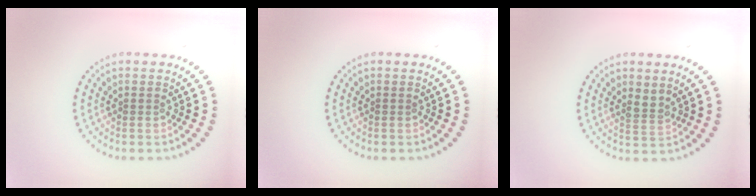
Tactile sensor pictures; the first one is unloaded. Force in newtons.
{"total": 0.0}
{"total": 1.9, "press": 1.5, "slide": 1.2}